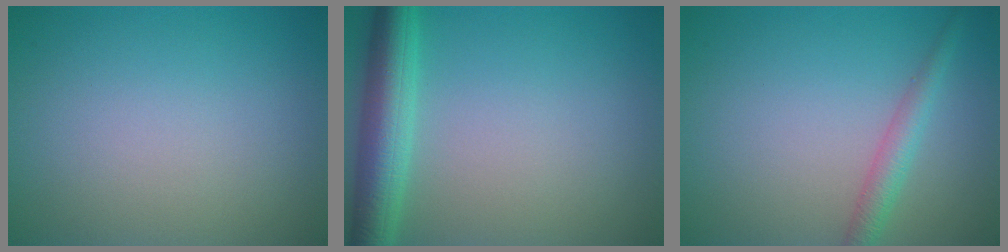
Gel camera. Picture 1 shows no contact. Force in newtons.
{"total": 5.3, "press": 5.3, "slide": 0.1}
{"total": 2.2, "press": 2.2, "slide": 0.1}